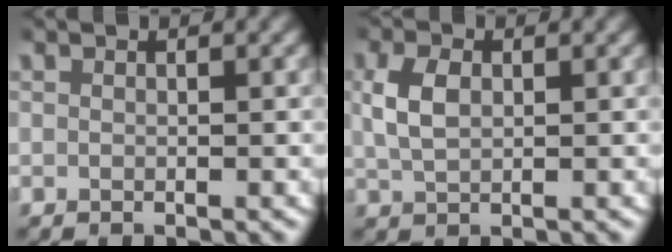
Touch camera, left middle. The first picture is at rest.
{"total": 3.0, "force": [0.5, 1.9, 2.2], "torque": [-0.054, 0.001, 0.014]}